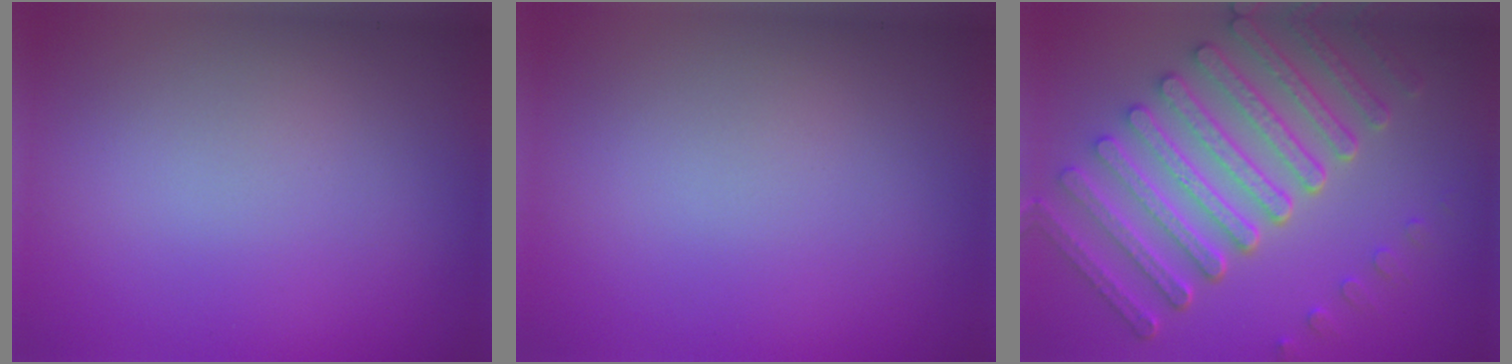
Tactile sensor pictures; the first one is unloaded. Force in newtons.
{"total": 0.0}
{"total": 8.4, "press": 6.4, "slide": 5.4}